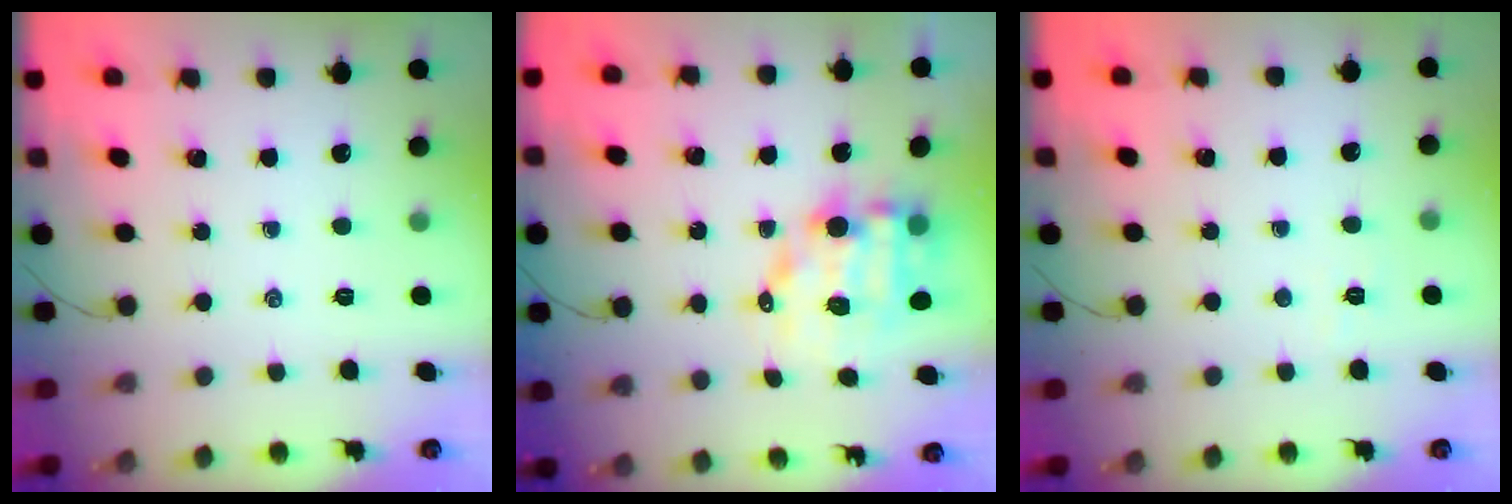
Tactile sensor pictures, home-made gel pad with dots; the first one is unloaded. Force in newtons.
{"total": 9.7, "press": 9.3, "slide": 2.6}
{"total": 2.5, "press": 2.4, "slide": 0.7}